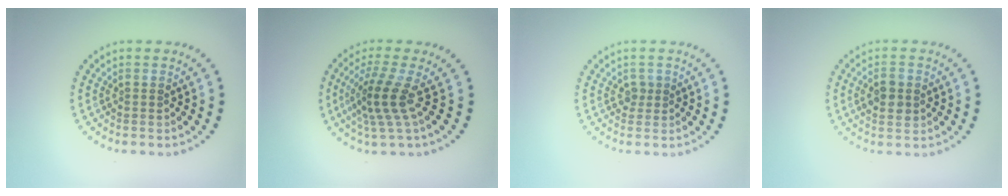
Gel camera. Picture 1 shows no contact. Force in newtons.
{"total": 3.6, "press": 2.7, "slide": 2.5}
{"total": 0.9, "press": 0.7, "slide": 0.4}
{"total": 2.5, "press": 2.5, "slide": 0.1}